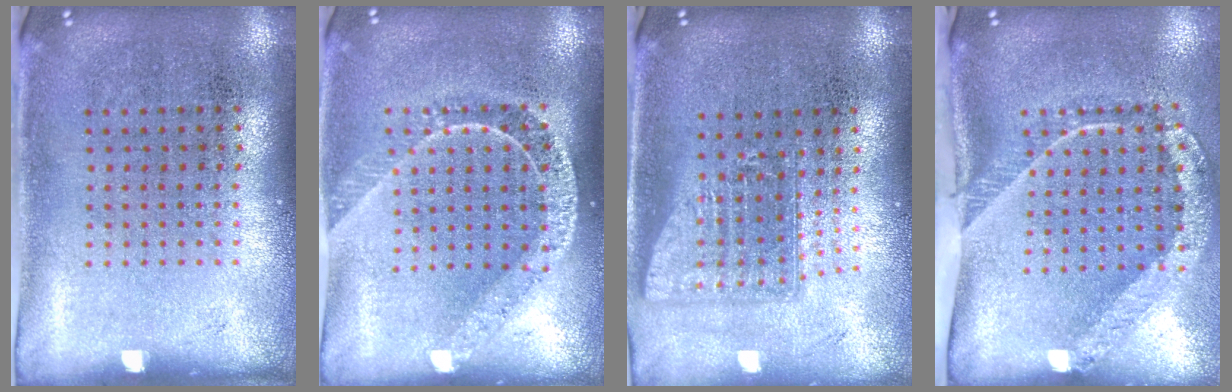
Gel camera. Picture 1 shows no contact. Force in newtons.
{"total": 1.7, "press": 1.4, "slide": 1.0}
{"total": 1.6, "press": 1.2, "slide": 1.0}
{"total": 2.4, "press": 1.6, "slide": 1.8}